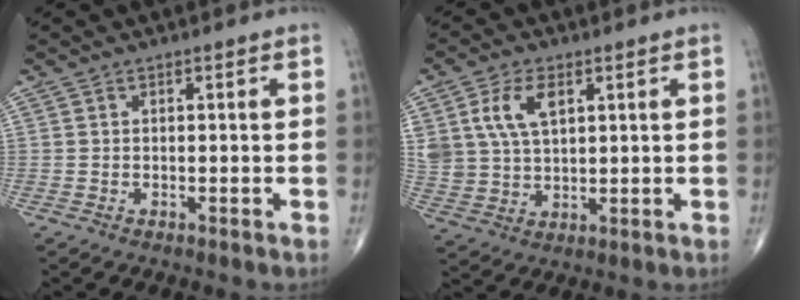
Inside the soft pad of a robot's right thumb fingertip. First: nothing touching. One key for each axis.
{"total": 9.6, "fx": 3.6, "fy": 5.7, "fz": 6.8, "tx": -0.129, "ty": -0.005, "tz": 0.076}